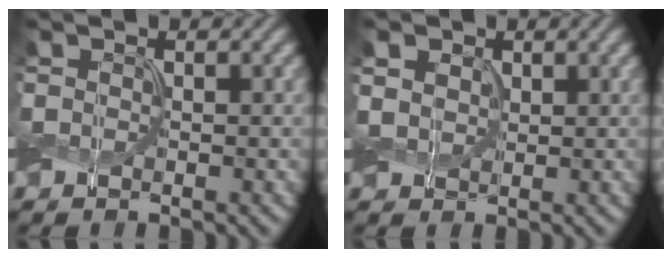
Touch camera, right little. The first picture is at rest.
{"total": 2.6, "force": [0.8, 2.2, 1.3], "torque": [-0.037, 0.000, 0.010]}